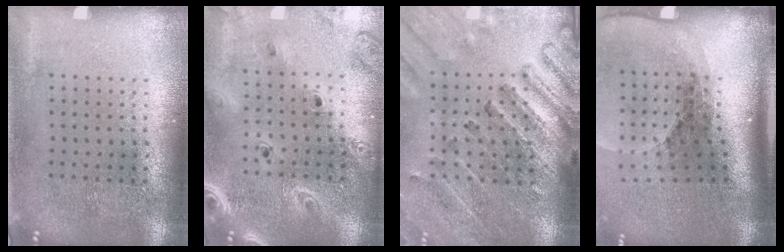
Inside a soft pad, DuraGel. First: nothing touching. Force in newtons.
{"total": 2.5, "press": 2.2, "slide": 1.2}
{"total": 2.7, "press": 2.7, "slide": 0.3}
{"total": 2.6, "press": 1.9, "slide": 1.9}